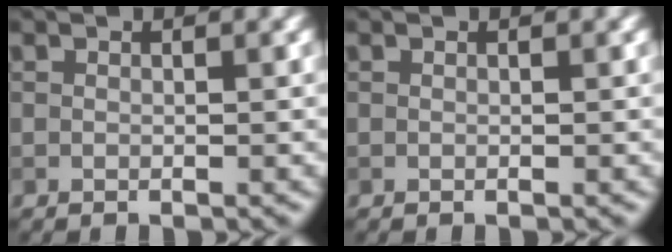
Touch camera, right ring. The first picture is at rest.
{"total": 0.0}